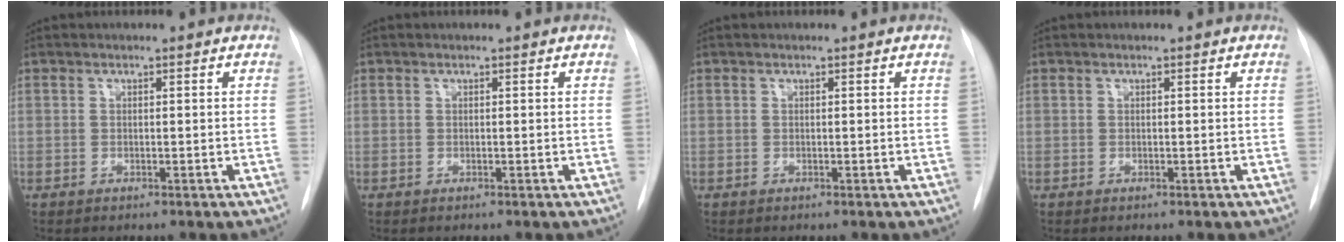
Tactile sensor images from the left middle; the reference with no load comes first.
{"total": 0.0}
{"total": 0.0}
{"total": 0.0}